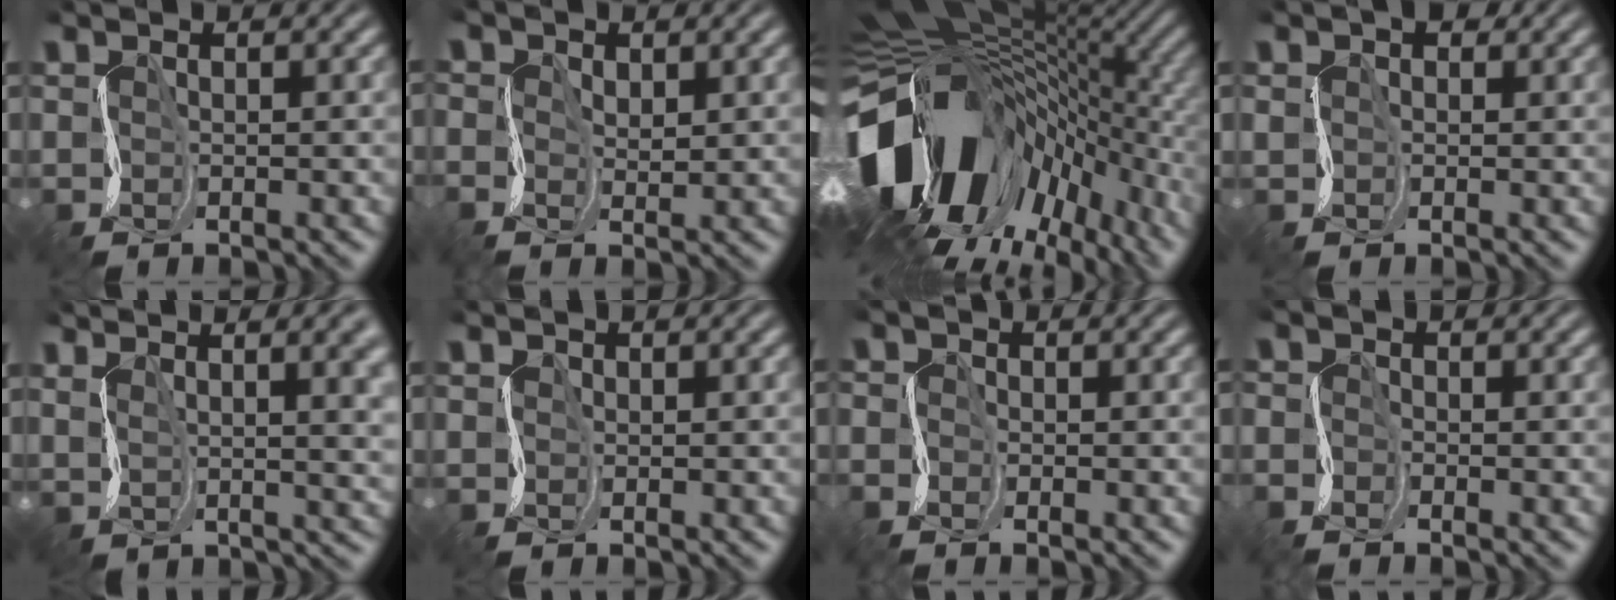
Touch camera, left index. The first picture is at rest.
{"total": 1.0, "force": [-0.3, 0.7, 0.6], "torque": [-0.018, -0.002, -0.008]}
{"total": 18.3, "force": [-6.1, 11.5, 12.9], "torque": [-0.247, -0.016, -0.097]}
{"total": 1.8, "force": [0.7, 1.5, 0.8], "torque": [-0.006, 0.005, 0.001]}
{"total": 10.5, "force": [4.5, 4.8, 8.1], "torque": [-0.132, 0.043, 0.062]}
{"total": 0.7, "force": [-0.3, 0.1, -0.6], "torque": [0.008, 0.000, -0.003]}
{"total": 1.8, "force": [-1.7, 0.4, -0.1], "torque": [-0.001, -0.005, -0.033]}
{"total": 1.9, "force": [-1.9, 0.2, -0.2], "torque": [-0.001, -0.006, -0.039]}